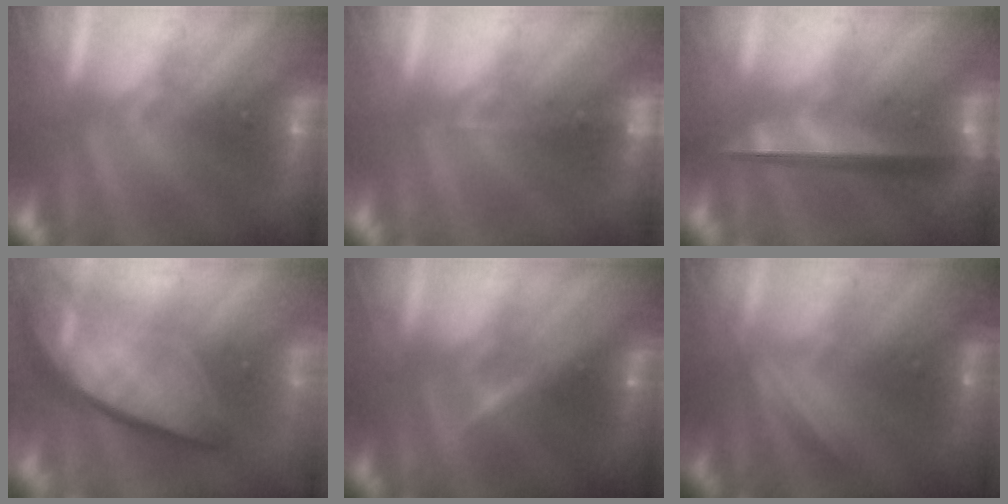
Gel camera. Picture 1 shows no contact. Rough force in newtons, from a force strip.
{"total": 1.3}
{"total": 11.2}
{"total": 7.7}
{"total": 2.9}
{"total": 2.0}